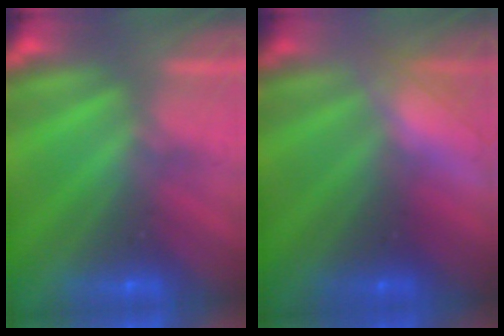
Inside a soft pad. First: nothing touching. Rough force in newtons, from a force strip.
{"total": 2.9}